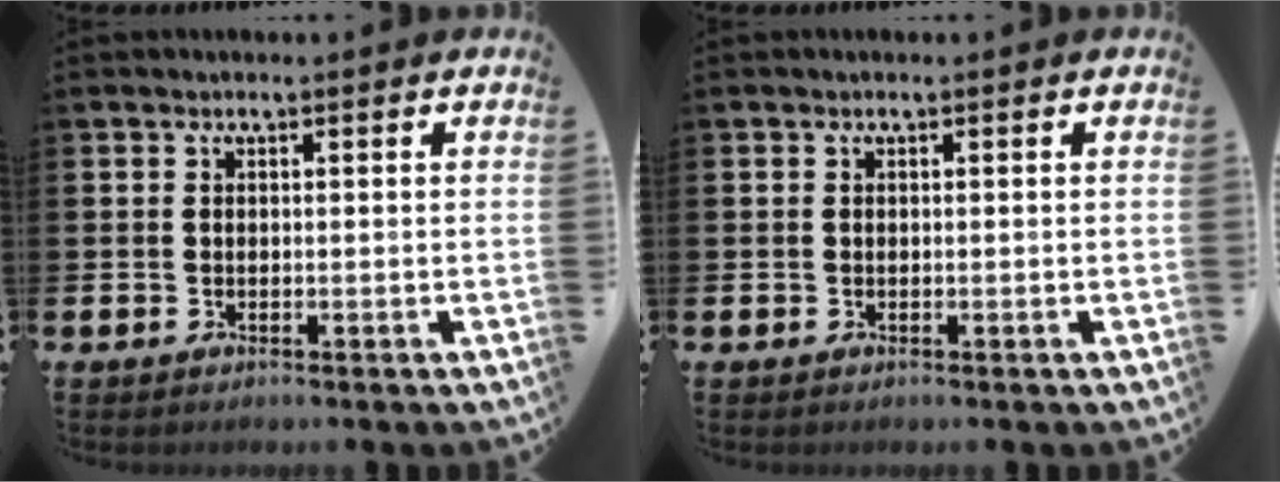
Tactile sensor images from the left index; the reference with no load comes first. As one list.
[{"total": 0.0}]